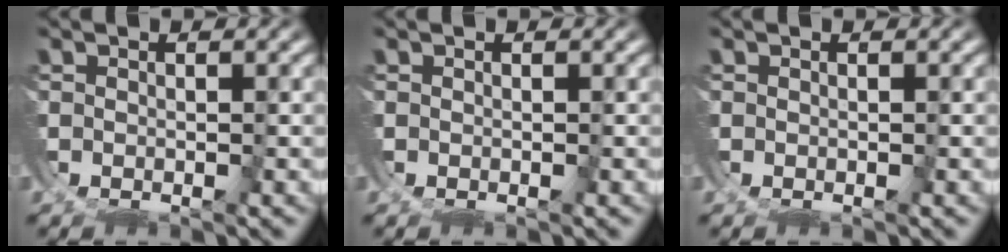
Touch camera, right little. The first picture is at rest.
{"total": 0.0}
{"total": 0.0}